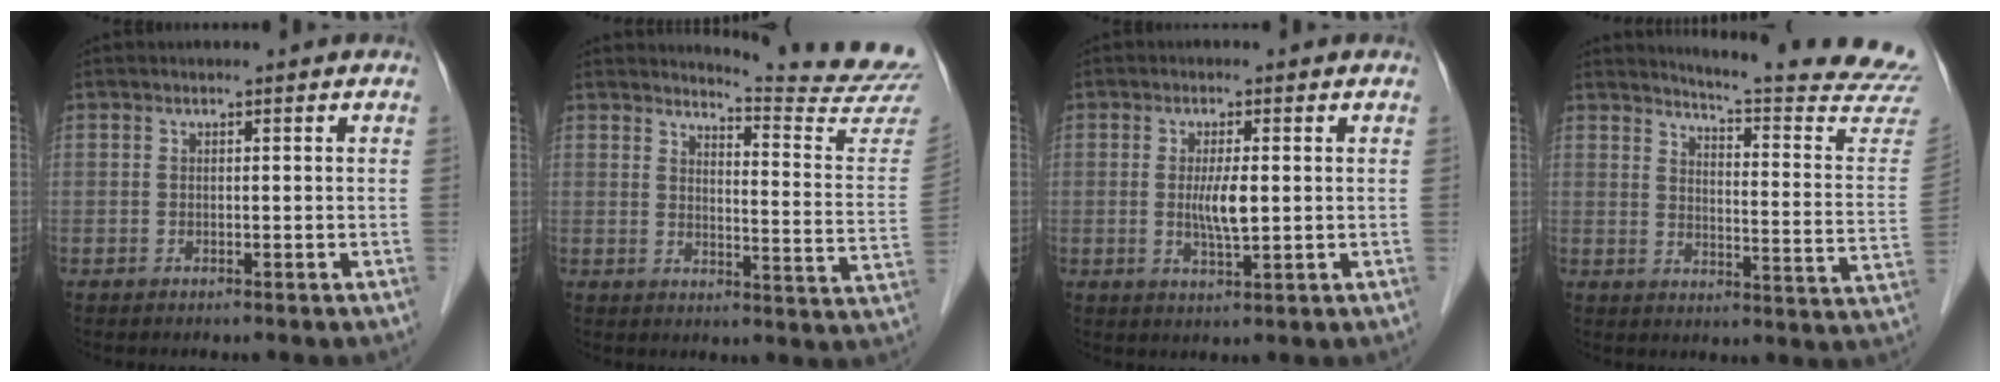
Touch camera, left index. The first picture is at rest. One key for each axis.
{"total": 14.4, "fx": 14.2, "fy": -1.8, "fz": 0.8, "tx": -0.010, "ty": -0.133, "tz": 0.151}
{"total": 4.0, "fx": 0.1, "fy": 0.7, "fz": 3.9, "tx": -0.076, "ty": -0.007, "tz": 0.004}
{"total": 20.2, "fx": 19.6, "fy": -1.1, "fz": 4.9, "tx": -0.070, "ty": -0.145, "tz": 0.220}